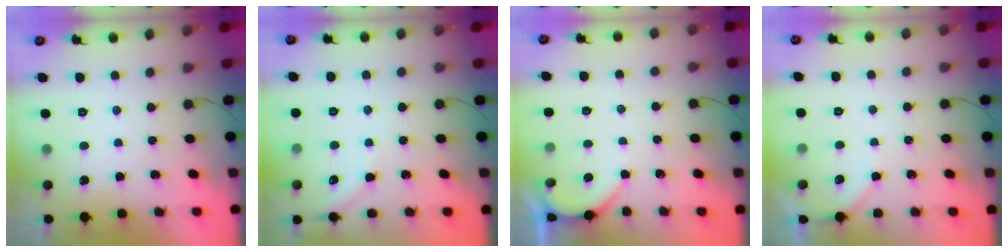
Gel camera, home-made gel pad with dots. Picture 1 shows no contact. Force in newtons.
{"total": 3.6, "press": 3.5, "slide": 0.5}
{"total": 2.0, "press": 2.0, "slide": 0.2}
{"total": 2.8, "press": 2.8, "slide": 0.4}